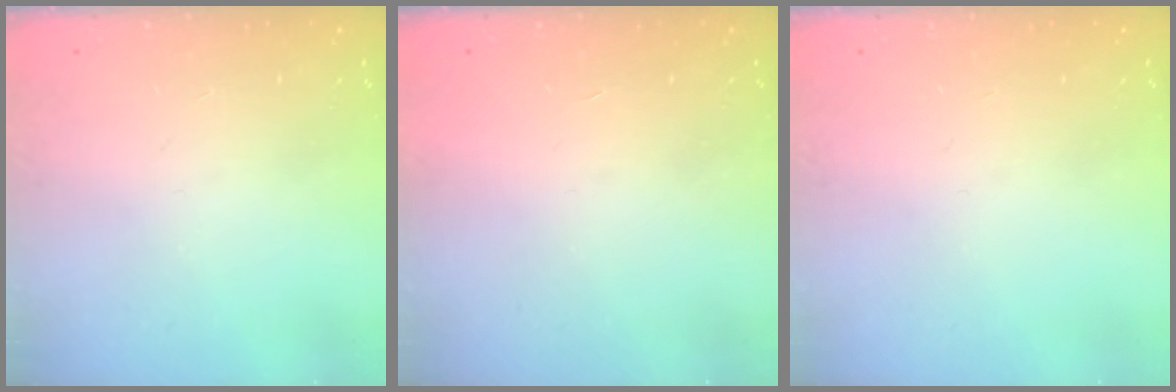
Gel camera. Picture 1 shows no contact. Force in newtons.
{"total": 1.7, "press": 1.7, "slide": 0.1}
{"total": 0.0}